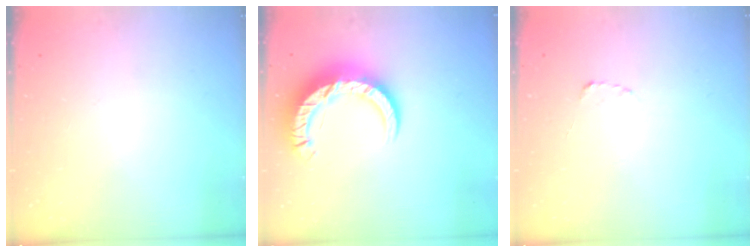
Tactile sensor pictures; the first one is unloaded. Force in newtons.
{"total": 12.6, "press": 12.5, "slide": 1.3}
{"total": 1.8, "press": 1.7, "slide": 0.3}